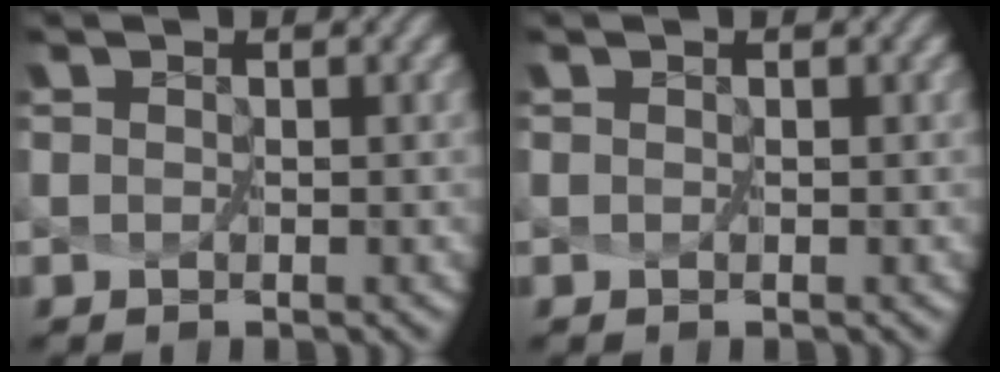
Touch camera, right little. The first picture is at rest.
{"total": 0.0}